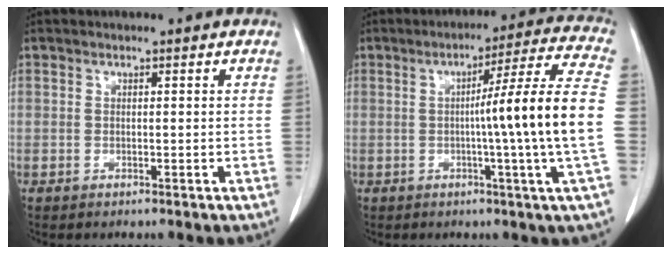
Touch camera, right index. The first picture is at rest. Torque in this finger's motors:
{"motor_torque": [1.62, -0.36, 0.49, 0.13]}